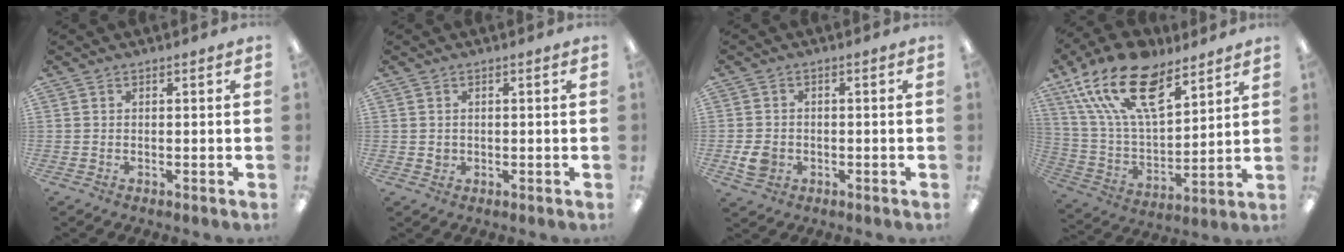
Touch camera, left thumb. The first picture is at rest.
{"total": 1.3, "force": [0.0, 1.3, 0.1], "torque": [-0.004, 0.005, -0.001]}
{"total": 4.6, "force": [-1.4, 3.8, 2.1], "torque": [-0.044, -0.003, -0.027]}
{"total": 21.5, "force": [13.3, 10.1, 13.5], "torque": [-0.263, -0.071, 0.239]}